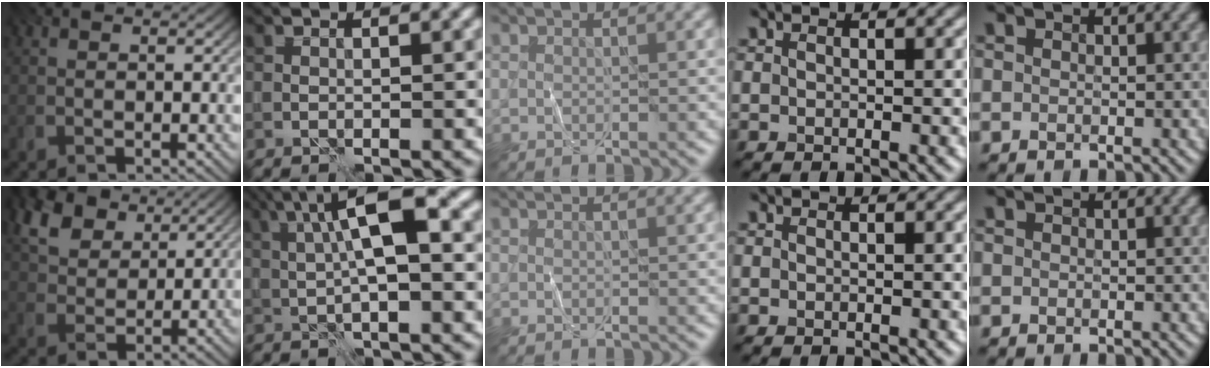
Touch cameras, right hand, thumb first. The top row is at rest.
{"thumb": {"total": 9.1, "force": [5.2, 5.4, 5.2], "torque": [-0.140, 0.011, 0.088]}, "index": {"total": 8.2, "force": [1.8, 2.2, 7.7], "torque": [-0.129, 0.018, 0.024]}}